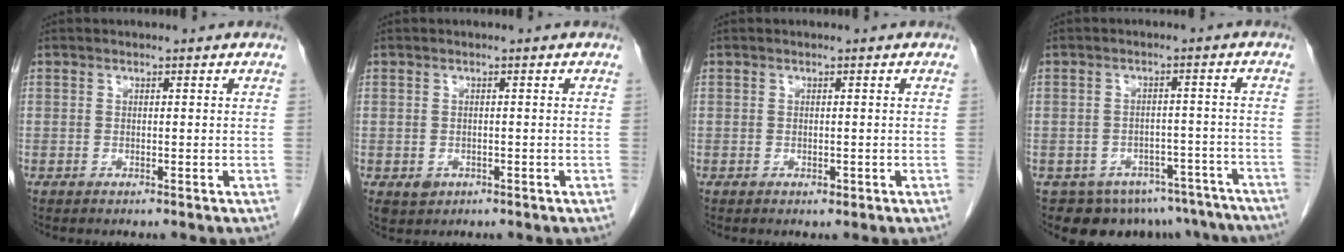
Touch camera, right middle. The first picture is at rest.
{"total": 2.2, "force": [-0.8, 1.8, 0.8], "torque": [-0.014, -0.001, -0.003]}
{"total": 0.6, "force": [-0.3, 0.4, 0.4], "torque": [-0.007, -0.001, -0.001]}
{"total": 14.6, "force": [-11.8, 7.9, 3.3], "torque": [-0.035, 0.026, -0.127]}